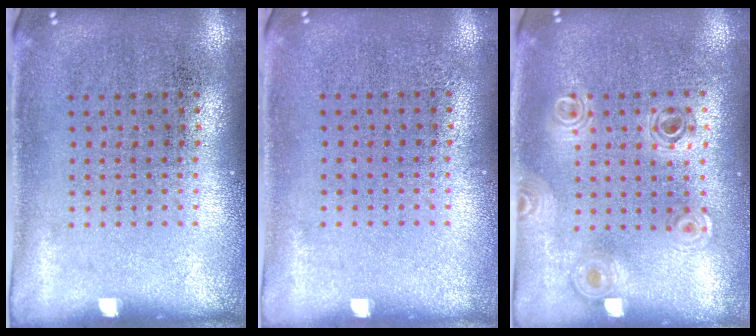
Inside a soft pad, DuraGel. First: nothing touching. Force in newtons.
{"total": 0.0}
{"total": 0.8, "press": 0.8, "slide": 0.1}